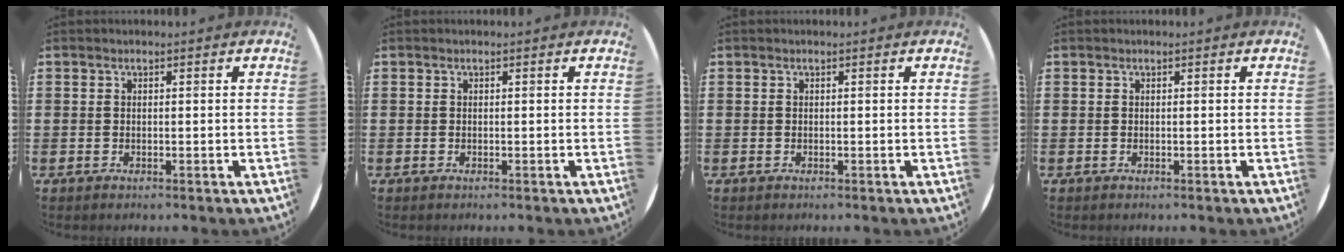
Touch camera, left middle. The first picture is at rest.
{"total": 0.0}
{"total": 0.0}
{"total": 0.0}